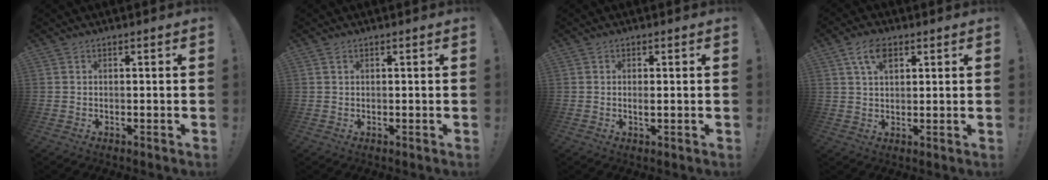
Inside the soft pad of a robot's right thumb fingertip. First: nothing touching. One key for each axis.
{"total": 1.0, "fx": 0.6, "fy": 0.5, "fz": 0.6, "tx": -0.003, "ty": -0.002, "tz": 0.010}
{"total": 1.3, "fx": 0.2, "fy": 0.3, "fz": 1.3, "tx": -0.018, "ty": -0.004, "tz": 0.002}
{"total": 7.2, "fx": 3.4, "fy": 3.8, "fz": 5.0, "tx": -0.096, "ty": -0.001, "tz": 0.064}